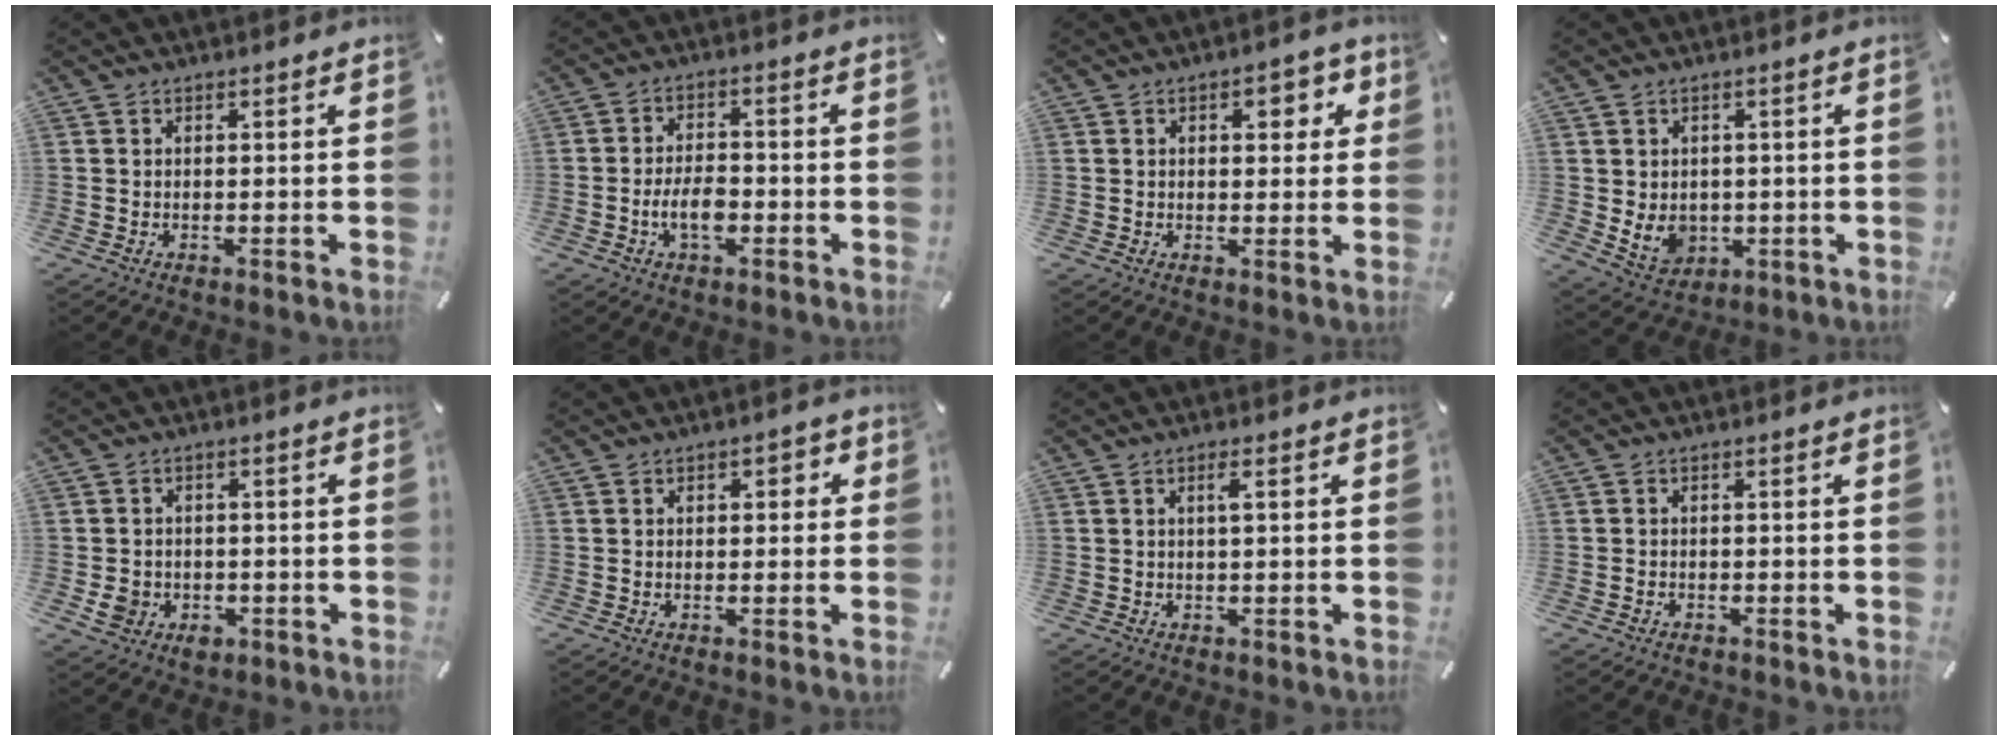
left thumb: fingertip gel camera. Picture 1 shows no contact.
{"total": 6.3, "force": [-2.1, 3.5, 4.8], "torque": [-0.099, 0.010, -0.039]}
{"total": 5.6, "force": [1.7, 3.3, 4.2], "torque": [-0.048, -0.003, 0.018]}
{"total": 6.5, "force": [0.3, 5.8, 2.8], "torque": [-0.059, -0.001, 0.007]}
{"total": 4.6, "force": [-1.3, 4.1, 1.5], "torque": [-0.022, 0.005, -0.022]}
{"total": 2.2, "force": [-0.1, 1.5, 1.6], "torque": [-0.023, 0.007, -0.006]}
{"total": 2.3, "force": [0.4, 0.3, 2.3], "torque": [-0.044, 0.003, 0.005]}
{"total": 1.0, "force": [-0.8, 0.6, 0.3], "torque": [-0.007, 0.003, -0.018]}